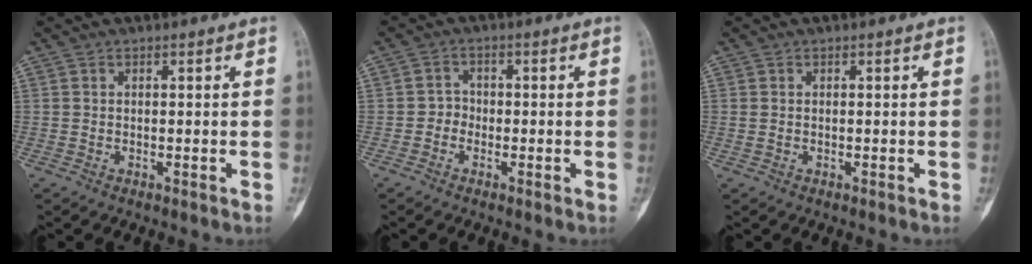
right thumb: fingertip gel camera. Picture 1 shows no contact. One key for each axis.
{"total": 2.3, "fx": -0.9, "fy": 2.0, "fz": 0.6, "tx": 0.004, "ty": 0.011, "tz": -0.026}
{"total": 0.6, "fx": 0.1, "fy": 0.4, "fz": 0.5, "tx": -0.017, "ty": 0.002, "tz": 0.005}